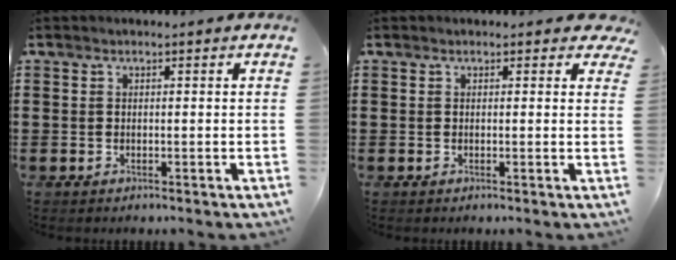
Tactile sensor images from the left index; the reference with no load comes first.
{"total": 1.2, "force": [0.7, 0.8, 0.4], "torque": [-0.005, 0.005, 0.011]}